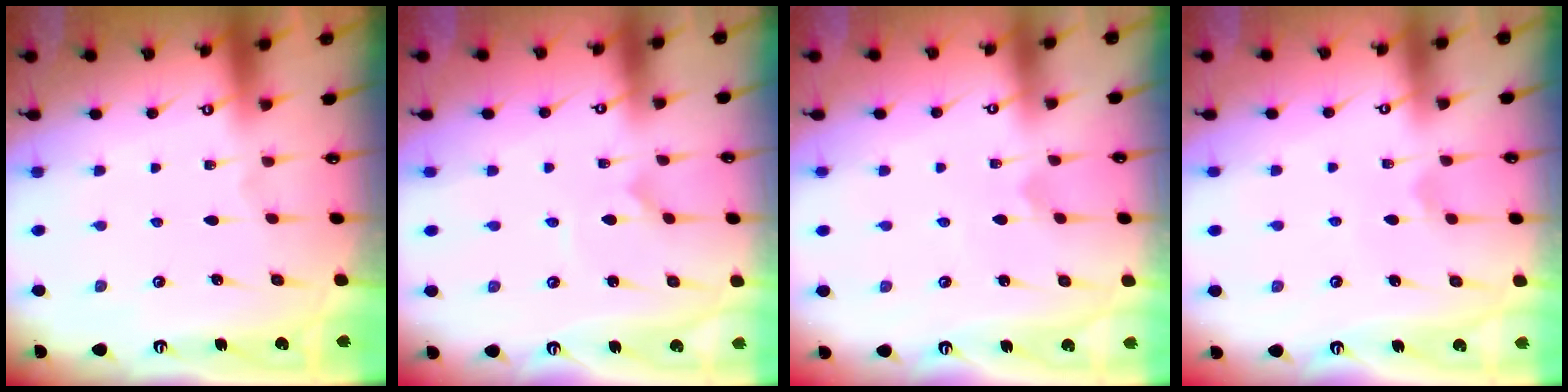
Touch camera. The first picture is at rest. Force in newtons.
{"total": 0.0}
{"total": 0.0}
{"total": 2.8, "press": 2.8, "slide": 0.6}